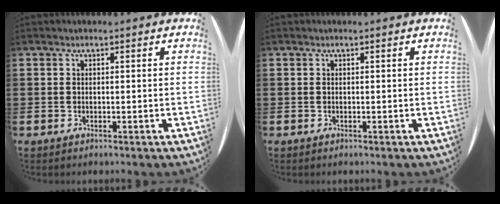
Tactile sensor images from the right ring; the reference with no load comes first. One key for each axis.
{"total": 0.0}